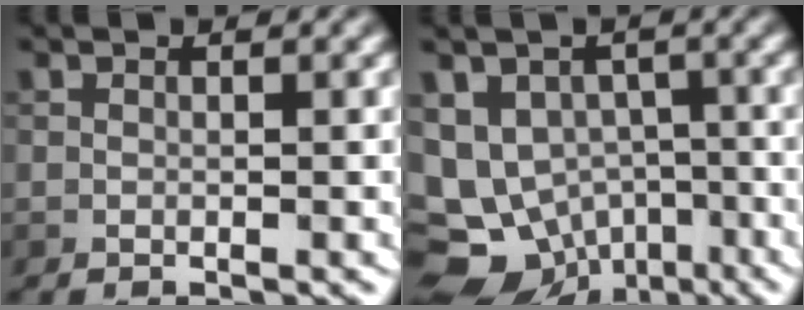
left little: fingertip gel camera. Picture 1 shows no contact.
{"total": 9.5, "force": [-3.2, 7.7, 4.6], "torque": [-0.080, -0.011, -0.043]}